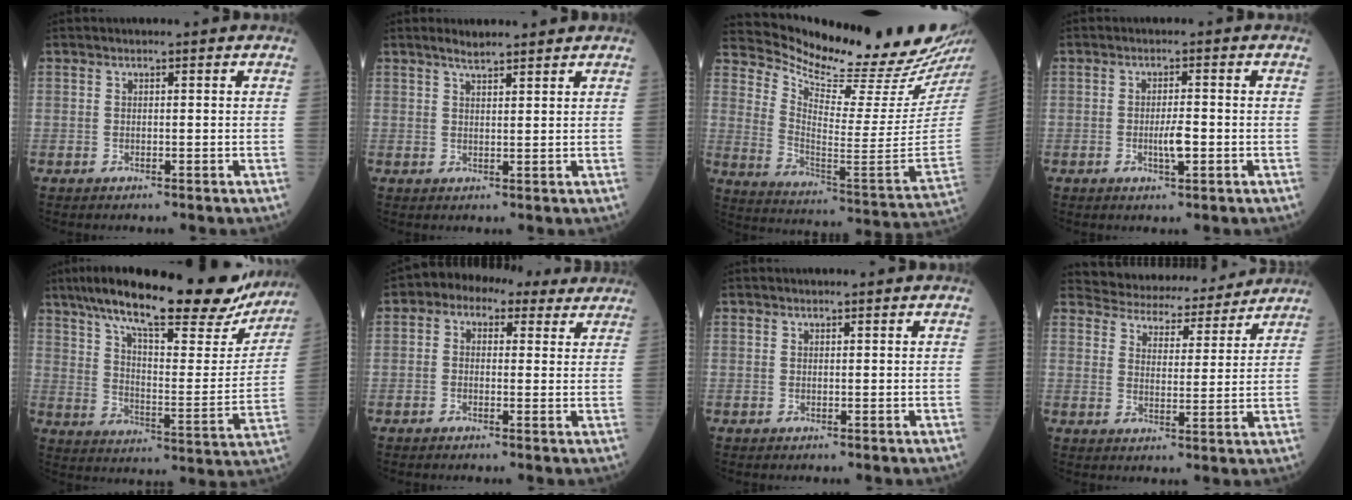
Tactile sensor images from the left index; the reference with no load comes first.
{"total": 2.9, "force": [2.6, 0.4, 1.2], "torque": [-0.024, 0.011, 0.044]}
{"total": 22.2, "force": [20.5, 0.5, 8.6], "torque": [-0.152, -0.117, 0.290]}
{"total": 2.9, "force": [-0.9, 0.5, 2.7], "torque": [-0.049, -0.004, -0.016]}
{"total": 28.6, "force": [22.5, 6.7, 16.3], "torque": [-0.258, 0.005, 0.306]}
{"total": 7.8, "force": [4.9, 4.7, 3.8], "torque": [-0.052, 0.041, 0.059]}
{"total": 0.6, "force": [0.5, 0.2, -0.1], "torque": [0.001, -0.004, 0.006]}
{"total": 13.7, "force": [13.0, 3.7, 2.5], "torque": [-0.024, 0.007, 0.169]}